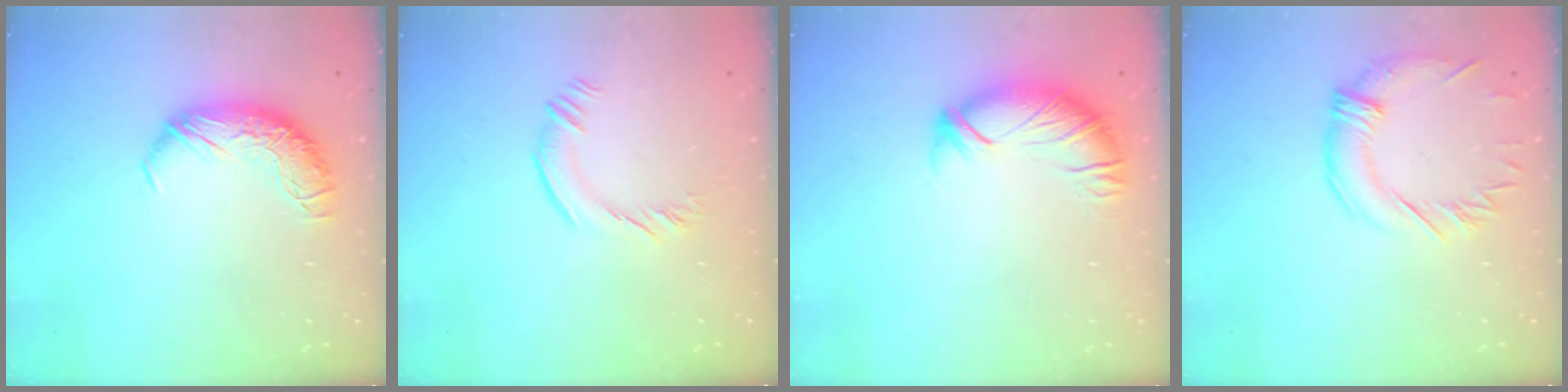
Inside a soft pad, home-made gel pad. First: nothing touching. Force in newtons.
{"total": 2.5, "press": 2.3, "slide": 0.9}
{"total": 2.3, "press": 1.8, "slide": 1.4}
{"total": 1.1, "press": 0.2, "slide": 1.1}